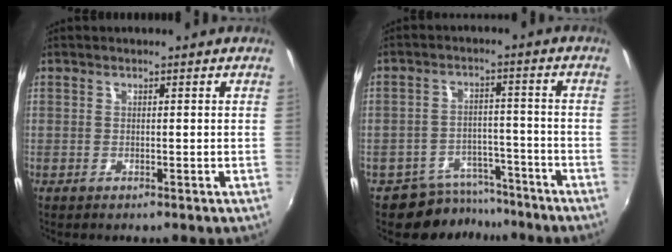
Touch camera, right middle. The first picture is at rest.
{"total": 8.1, "force": [-7.0, 3.9, 0.5], "torque": [-0.019, 0.019, -0.098]}